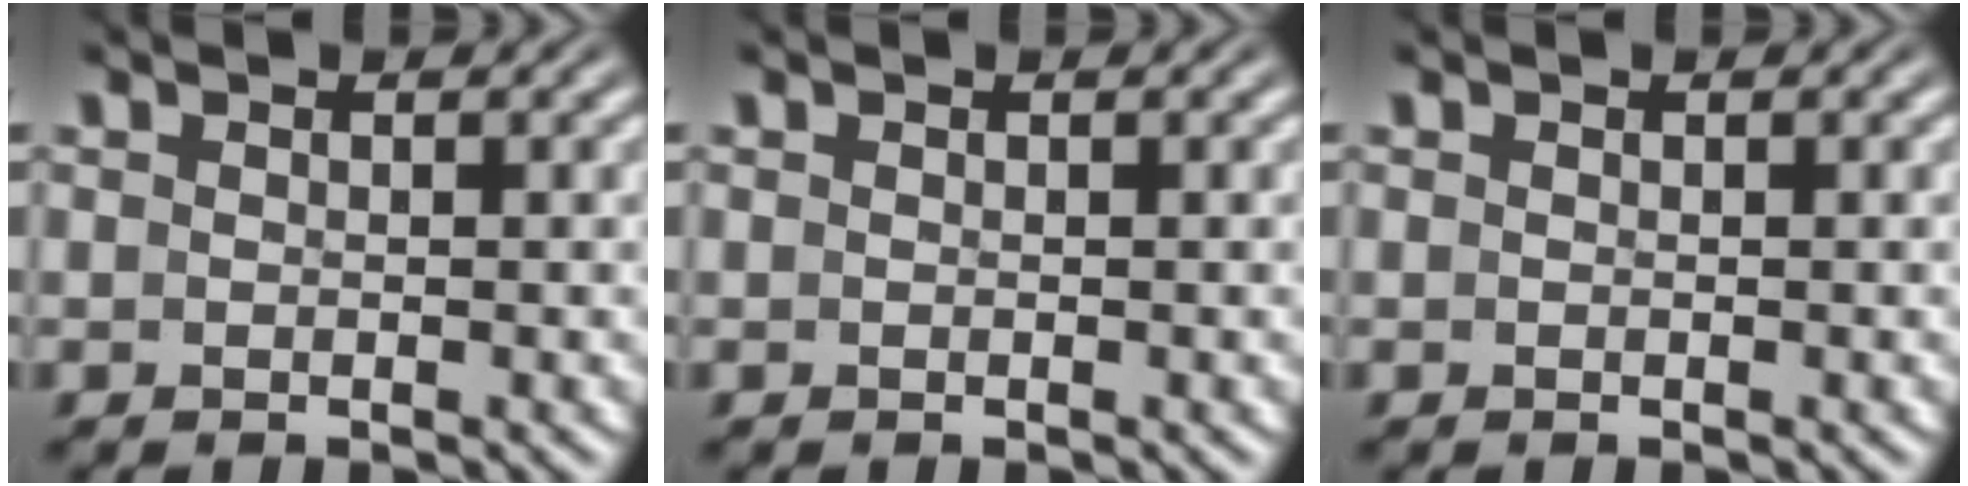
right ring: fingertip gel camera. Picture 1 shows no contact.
{"total": 0.0}
{"total": 0.0}